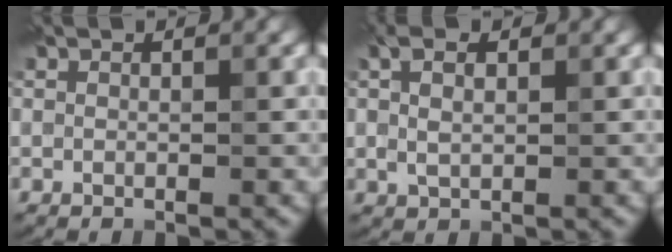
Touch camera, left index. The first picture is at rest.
{"total": 2.9, "force": [0.9, 1.5, 2.3], "torque": [-0.055, 0.001, 0.018]}